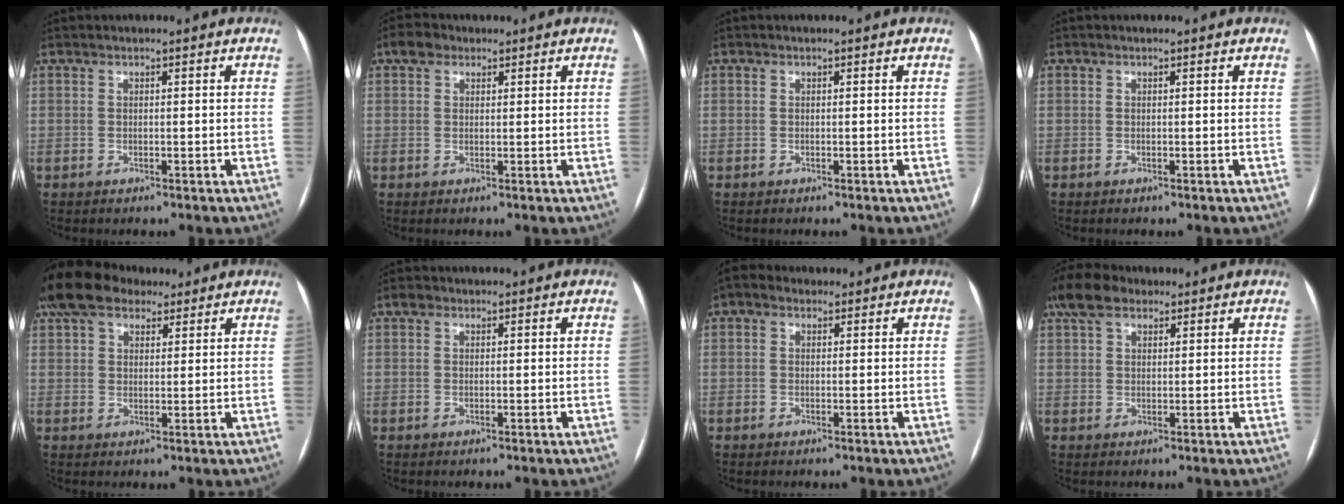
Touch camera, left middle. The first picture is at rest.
{"total": 2.8, "force": [1.7, 2.0, 1.1], "torque": [-0.024, 0.019, 0.028]}
{"total": 0.0}
{"total": 0.0}
{"total": 10.0, "force": [7.6, 4.9, 4.3], "torque": [-0.077, 0.045, 0.136]}
{"total": 1.1, "force": [0.6, 0.9, 0.3], "torque": [-0.006, 0.011, 0.009]}
{"total": 2.8, "force": [1.7, 2.0, 1.1], "torque": [-0.026, 0.029, 0.025]}
{"total": 6.4, "force": [4.4, 3.2, 3.4], "torque": [-0.077, 0.037, 0.086]}